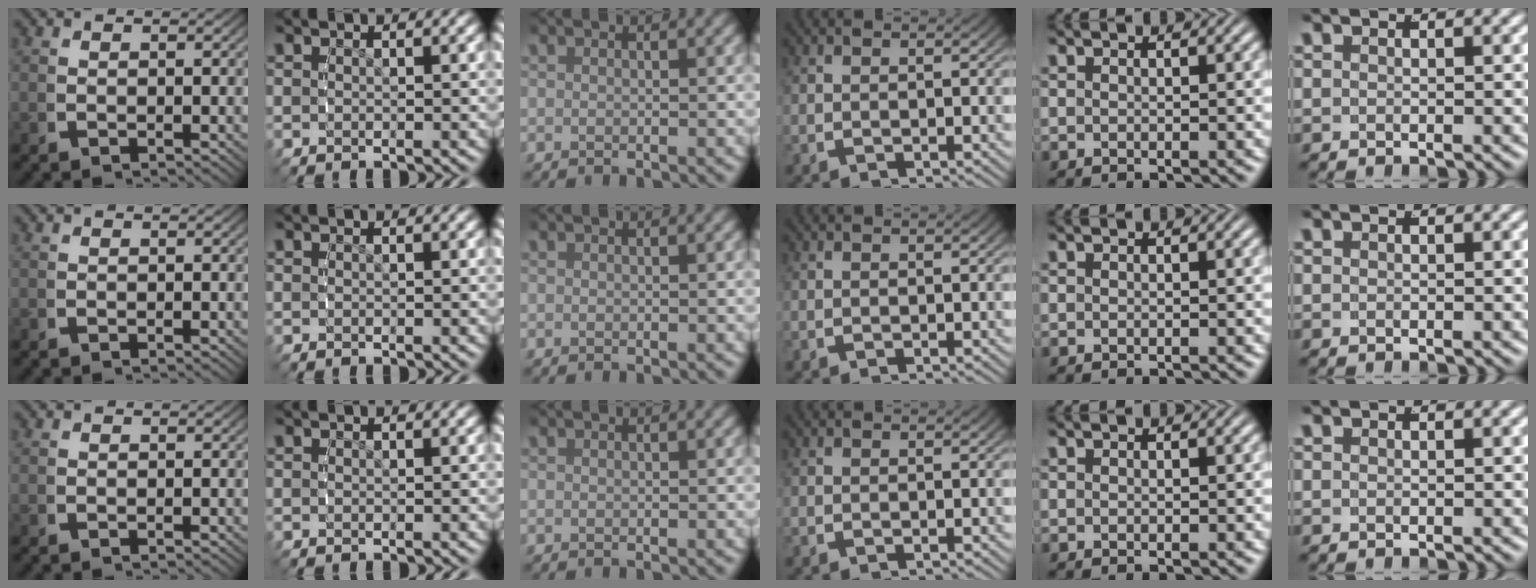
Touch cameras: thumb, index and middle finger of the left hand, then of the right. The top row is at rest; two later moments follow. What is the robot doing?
{"motion": "reach", "object": "string"}